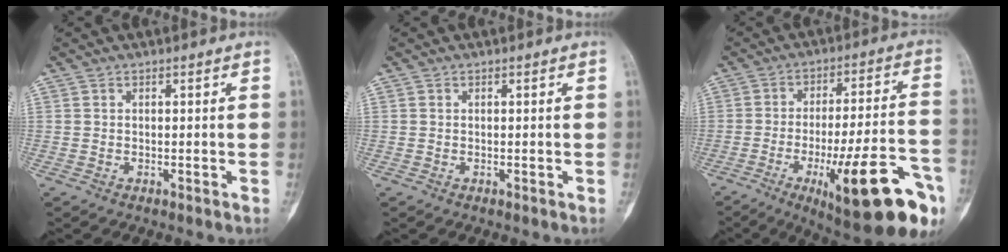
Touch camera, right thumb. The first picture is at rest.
{"total": 0.0}
{"total": 23.6, "force": [-10.4, 6.0, 20.3], "torque": [-0.248, 0.044, -0.139]}